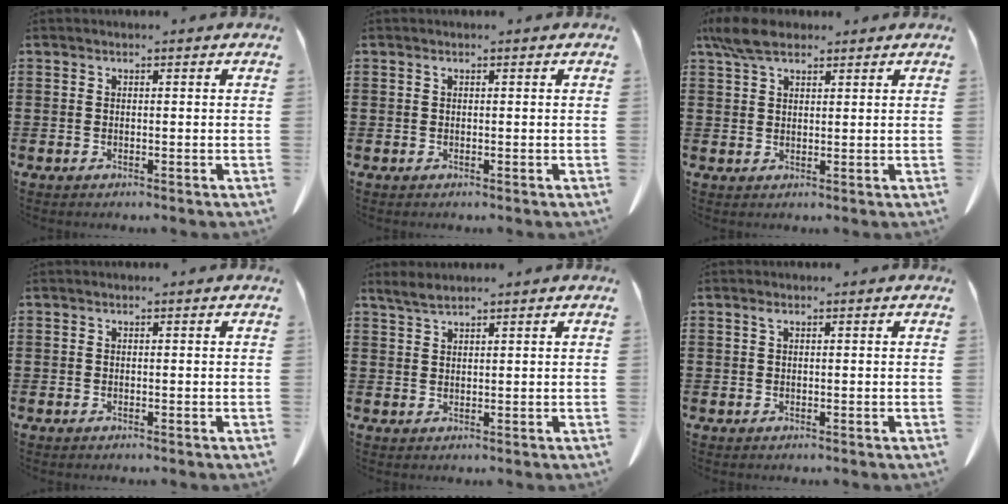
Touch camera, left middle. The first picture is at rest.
{"total": 0.0}
{"total": 5.4, "force": [3.9, 2.3, 2.9], "torque": [-0.069, 0.002, 0.075]}
{"total": 0.0}
{"total": 2.0, "force": [1.7, 0.2, 1.0], "torque": [-0.023, 0.001, 0.031]}
{"total": 0.7, "force": [0.3, 0.3, 0.5], "torque": [-0.012, 0.003, 0.005]}